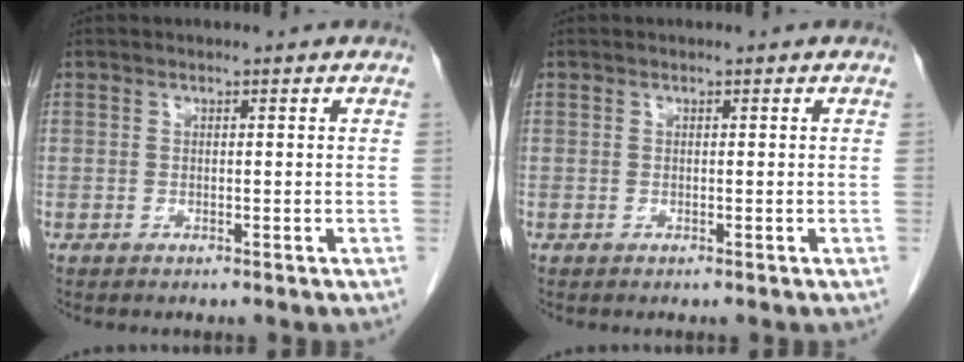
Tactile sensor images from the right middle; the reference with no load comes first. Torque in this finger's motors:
{"motor_torque": [0.09, -0.05, -0.09, 0.01]}